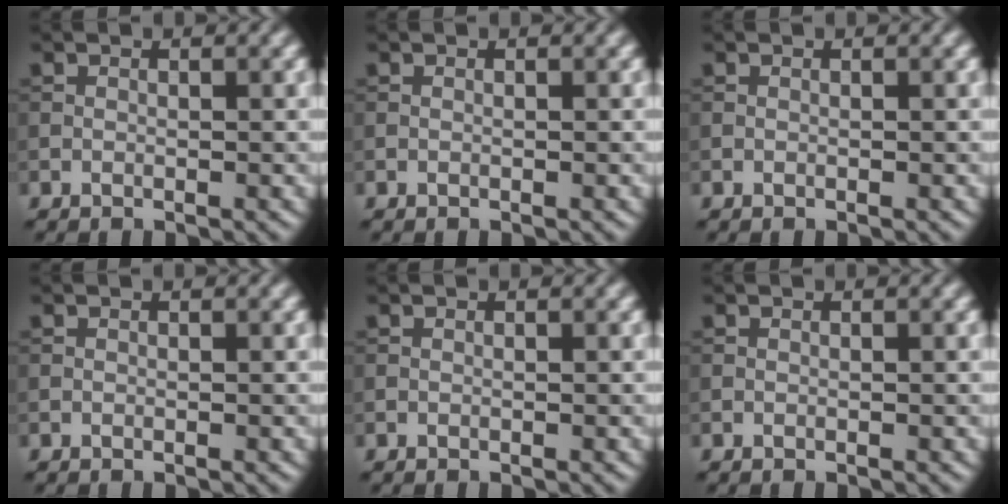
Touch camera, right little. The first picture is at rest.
{"total": 0.0}
{"total": 0.0}
{"total": 0.0}
{"total": 0.0}
{"total": 0.0}